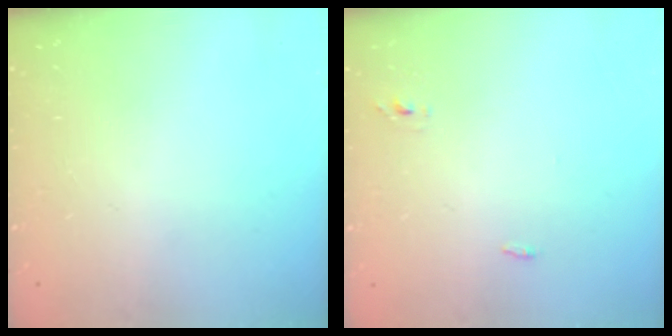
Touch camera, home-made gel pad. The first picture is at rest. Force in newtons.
{"total": 2.7, "press": 2.6, "slide": 0.8}